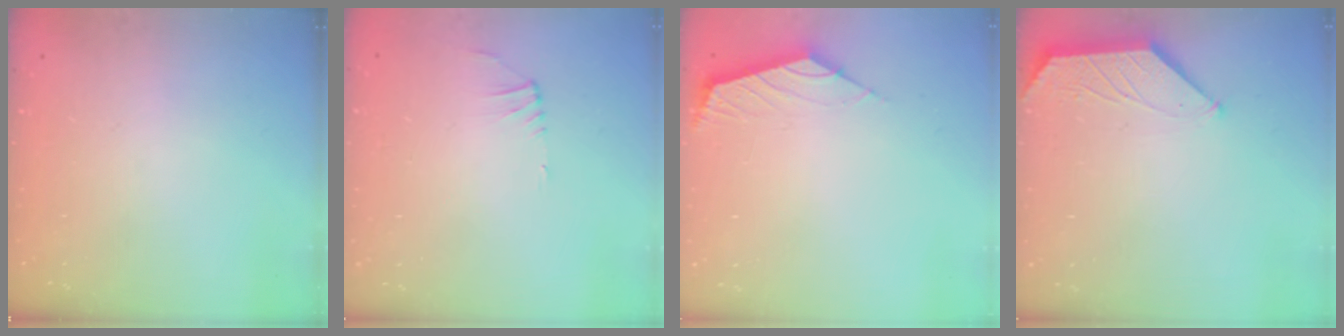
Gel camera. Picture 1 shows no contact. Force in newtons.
{"total": 0.5, "press": 0.4, "slide": 0.4}
{"total": 2.4, "press": 2.4, "slide": 0.4}
{"total": 1.2, "press": 1.2, "slide": 0.3}